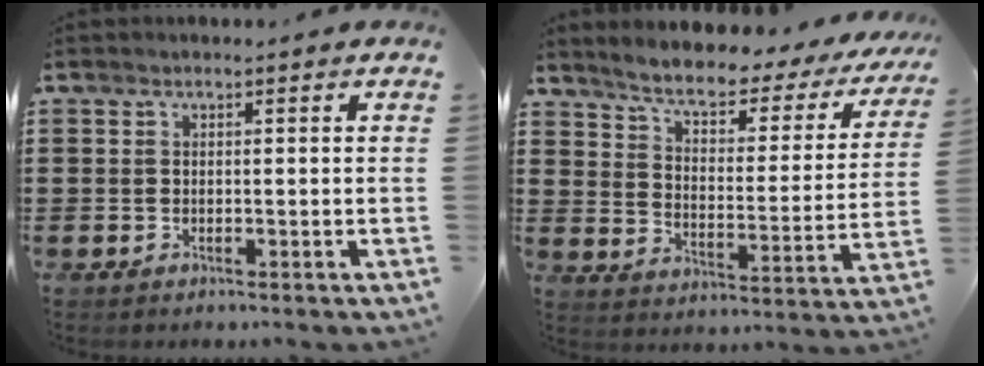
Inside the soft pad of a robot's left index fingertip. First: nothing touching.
{"total": 4.6, "force": [3.7, 1.0, 2.6], "torque": [-0.071, -0.026, 0.051]}